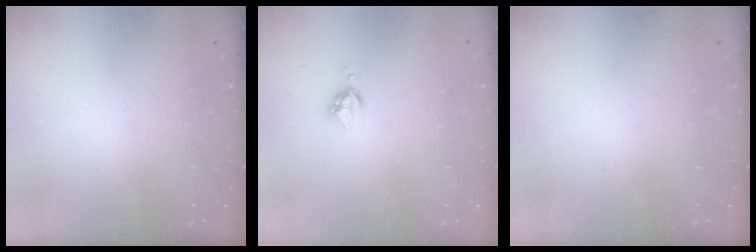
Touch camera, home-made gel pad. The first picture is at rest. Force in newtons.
{"total": 3.7, "press": 3.7, "slide": 0.5}
{"total": 0.0}